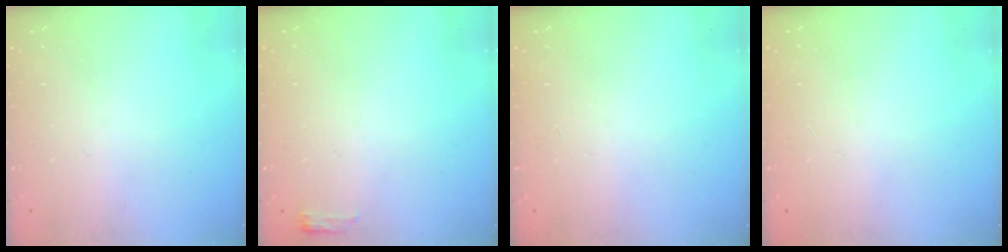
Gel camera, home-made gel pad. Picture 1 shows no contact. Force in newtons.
{"total": 2.8, "press": 2.6, "slide": 1.1}
{"total": 0.0}
{"total": 0.0}